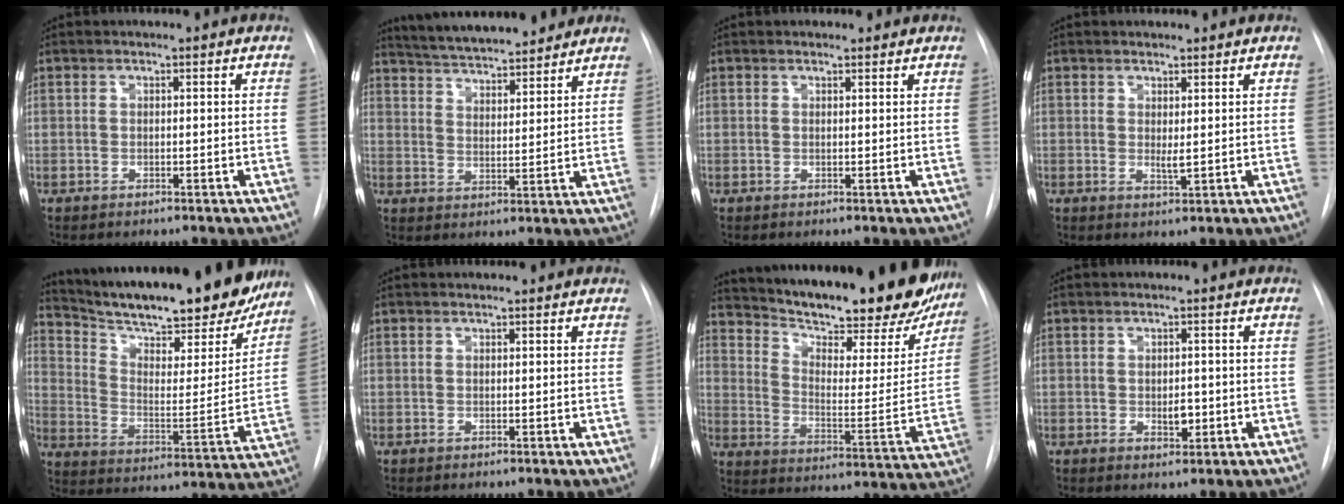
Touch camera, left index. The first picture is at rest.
{"total": 15.0, "force": [13.6, 2.4, 5.9], "torque": [-0.096, 0.019, 0.208]}
{"total": 1.3, "force": [1.2, 0.4, 0.0], "torque": [-0.006, 0.005, 0.014]}
{"total": 1.7, "force": [0.8, 0.3, 1.4], "torque": [-0.028, -0.007, 0.016]}
{"total": 28.6, "force": [24.4, 5.8, 13.6], "torque": [-0.222, -0.045, 0.336]}
{"total": 1.6, "force": [1.5, 0.3, 0.2], "torque": [-0.013, 0.012, 0.017]}
{"total": 30.3, "force": [25.5, 7.0, 14.8], "torque": [-0.238, -0.060, 0.333]}
{"total": 2.1, "force": [-0.3, 1.2, 1.7], "torque": [-0.023, -0.001, -0.001]}